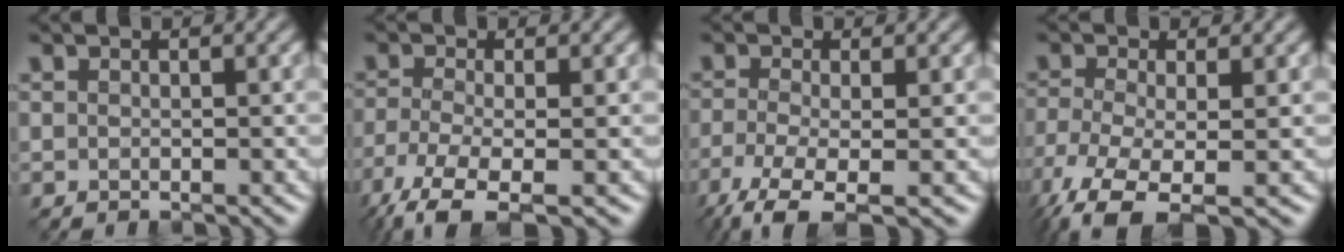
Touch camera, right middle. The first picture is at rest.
{"total": 6.8, "force": [-4.4, 1.9, 4.8], "torque": [-0.102, -0.017, -0.091]}
{"total": 5.3, "force": [-3.1, 1.4, 4.1], "torque": [-0.085, -0.013, -0.070]}
{"total": 8.0, "force": [-4.7, 2.8, 5.8], "torque": [-0.133, -0.027, -0.090]}